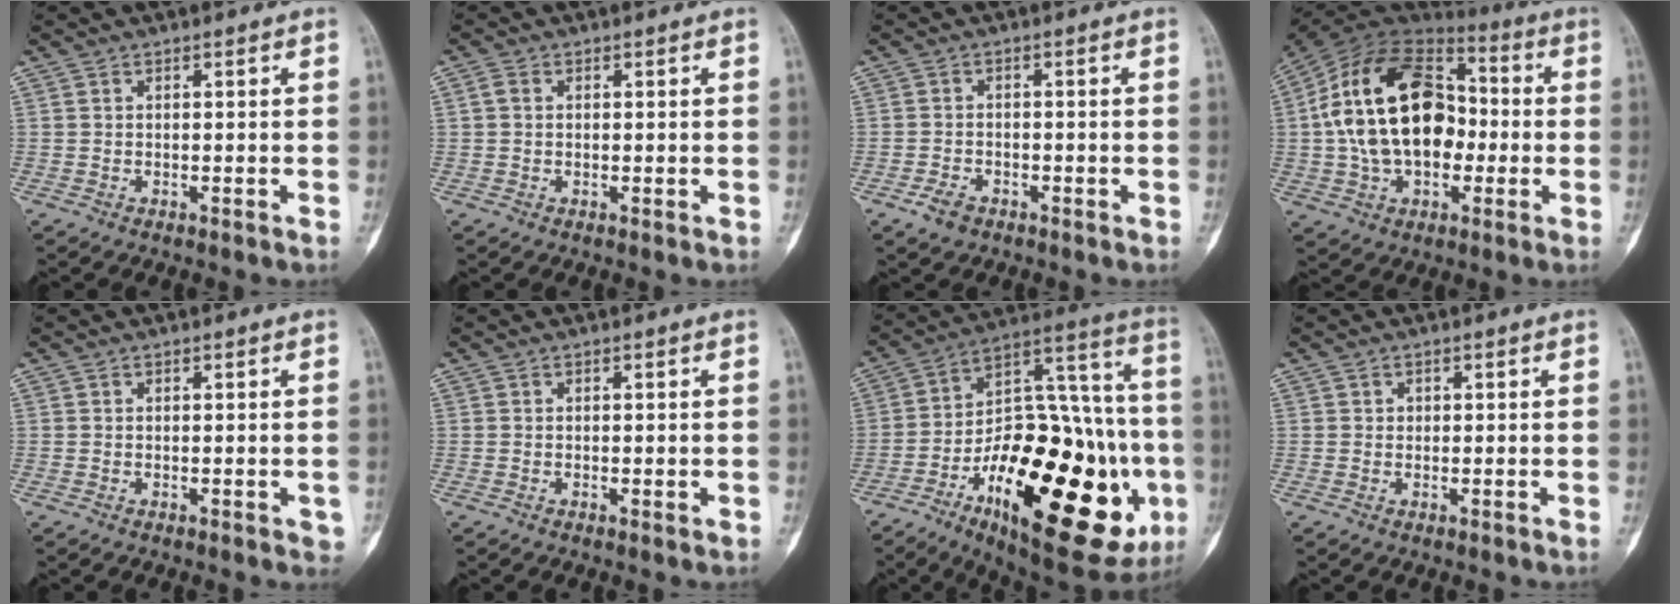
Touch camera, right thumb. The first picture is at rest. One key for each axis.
{"total": 1.7, "fx": 0.3, "fy": 1.3, "fz": 1.0, "tx": -0.019, "ty": 0.004, "tz": 0.004}
{"total": 3.2, "fx": -1.9, "fy": 2.1, "fz": 1.5, "tx": -0.024, "ty": 0.010, "tz": -0.031}
{"total": 24.1, "fx": 0.2, "fy": 15.7, "fz": 18.3, "tx": -0.321, "ty": 0.032, "tz": 0.004}
{"total": 1.9, "fx": -0.4, "fy": 0.9, "fz": 1.6, "tx": -0.003, "ty": 0.000, "tz": -0.005}
{"total": 0.9, "fx": -0.2, "fy": 0.5, "fz": 0.8, "tx": -0.004, "ty": 0.000, "tz": -0.002}
{"total": 37.9, "fx": -12.0, "fy": 15.5, "fz": 32.4, "tx": -0.463, "ty": 0.032, "tz": -0.170}
{"total": 0.8, "fx": 0.2, "fy": 0.8, "fz": 0.2, "tx": 0.003, "ty": 0.001, "tz": 0.004}